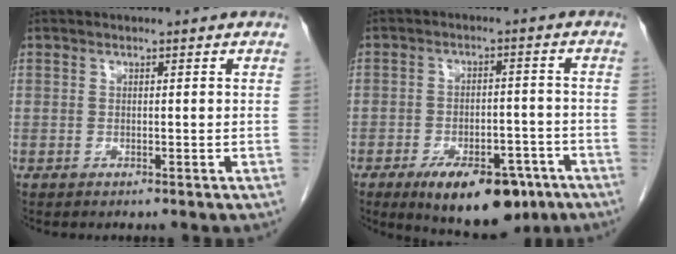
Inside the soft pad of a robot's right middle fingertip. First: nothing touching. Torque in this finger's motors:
{"motor_torque": [1.46, -0.67, 0.19, 0.08]}